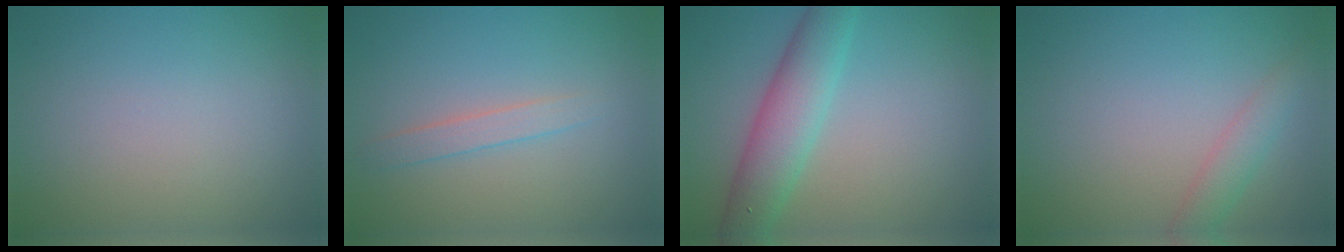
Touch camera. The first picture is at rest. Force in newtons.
{"total": 1.6, "press": 1.6, "slide": 0.0}
{"total": 5.3, "press": 5.3, "slide": 0.1}
{"total": 2.1, "press": 2.1, "slide": 0.1}